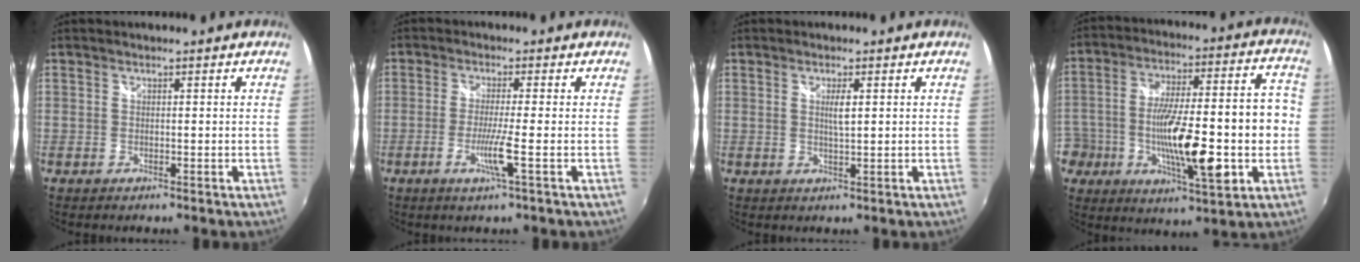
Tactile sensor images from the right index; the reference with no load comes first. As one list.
[{"total": 4.5, "force": [-1.7, -1.0, 4.1], "torque": [-0.084, -0.014, -0.035]}, {"total": 2.3, "force": [0.6, 0.3, 2.2], "torque": [-0.038, -0.001, 0.009]}, {"total": 22.5, "force": [-5.8, 7.8, 20.3], "torque": [-0.357, 0.006, -0.085]}]